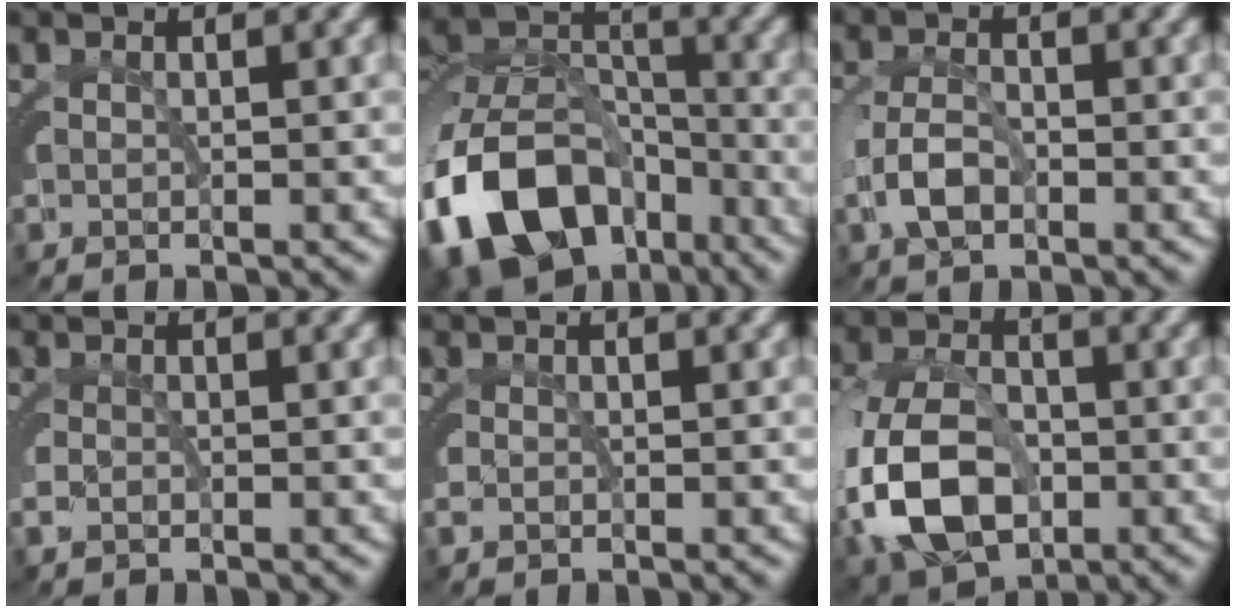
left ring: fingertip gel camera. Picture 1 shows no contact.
{"total": 13.3, "force": [-6.1, 9.0, 7.8], "torque": [-0.149, -0.049, -0.087]}
{"total": 2.9, "force": [-0.9, 1.7, 2.2], "torque": [-0.048, -0.007, -0.011]}
{"total": 1.8, "force": [-0.3, 1.5, 1.1], "torque": [-0.031, -0.006, -0.004]}
{"total": 1.5, "force": [-0.3, 1.2, 0.9], "torque": [-0.026, -0.006, -0.004]}
{"total": 8.9, "force": [-1.9, 6.2, 6.1], "torque": [-0.135, -0.032, -0.017]}